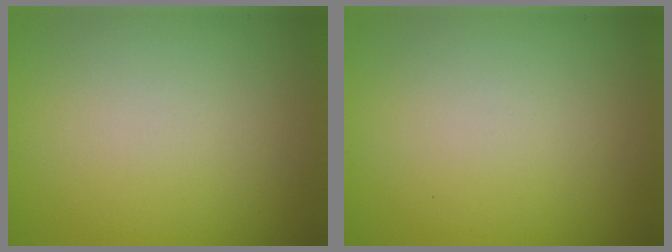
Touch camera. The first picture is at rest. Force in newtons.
{"total": 0.0}